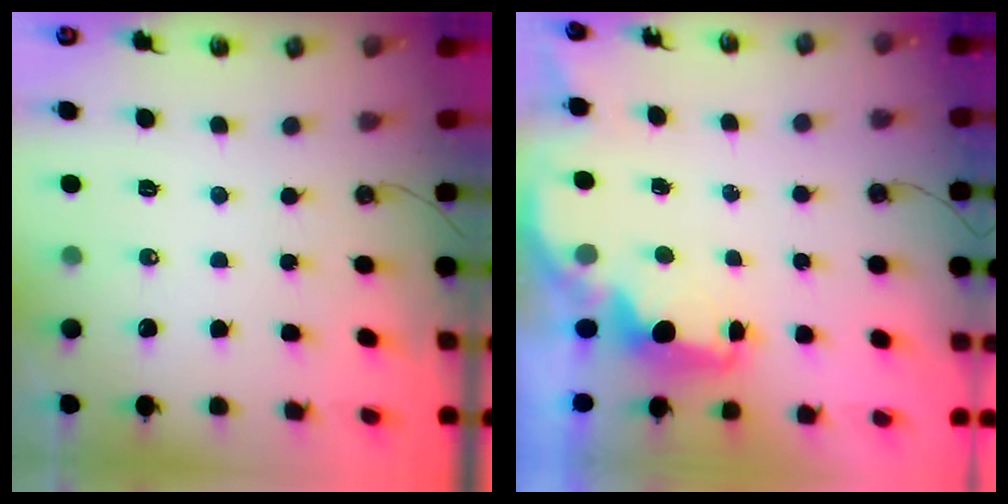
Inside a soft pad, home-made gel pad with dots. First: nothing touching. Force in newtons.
{"total": 2.8, "press": 2.6, "slide": 0.9}